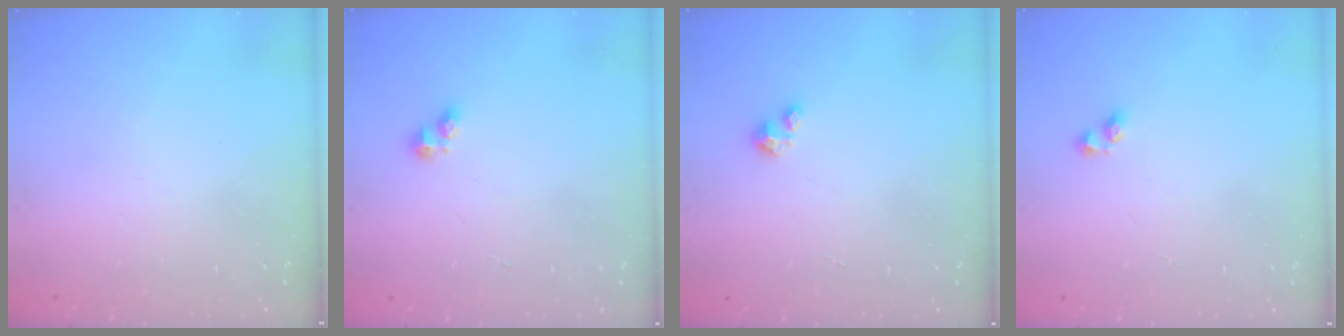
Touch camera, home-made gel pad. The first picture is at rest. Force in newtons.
{"total": 2.4, "press": 2.4, "slide": 0.3}
{"total": 0.9, "press": 0.9, "slide": 0.2}
{"total": 2.2, "press": 1.9, "slide": 1.1}